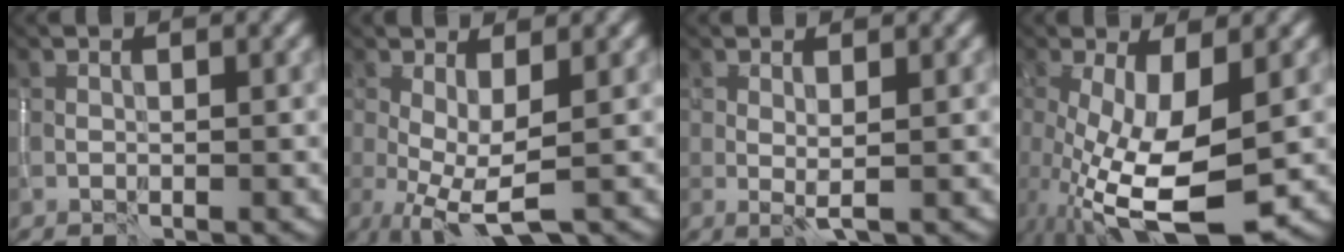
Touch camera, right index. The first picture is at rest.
{"total": 4.6, "force": [-1.1, 1.5, 4.2], "torque": [-0.090, -0.008, -0.019]}
{"total": 1.1, "force": [0.2, 0.0, 1.1], "torque": [-0.019, -0.004, 0.005]}
{"total": 10.6, "force": [-2.5, 3.9, 9.5], "torque": [-0.187, -0.022, -0.042]}